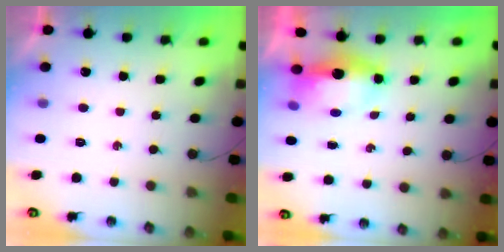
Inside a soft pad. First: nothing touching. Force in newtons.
{"total": 6.8, "press": 6.7, "slide": 1.1}